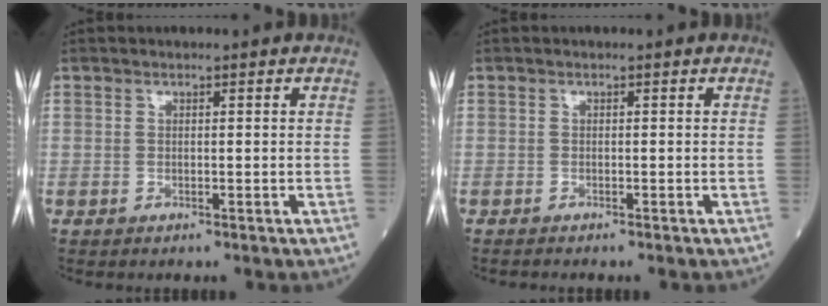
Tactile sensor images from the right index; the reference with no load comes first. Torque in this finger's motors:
{"motor_torque": [-0.21, -0.04, 0.04, 0.00]}